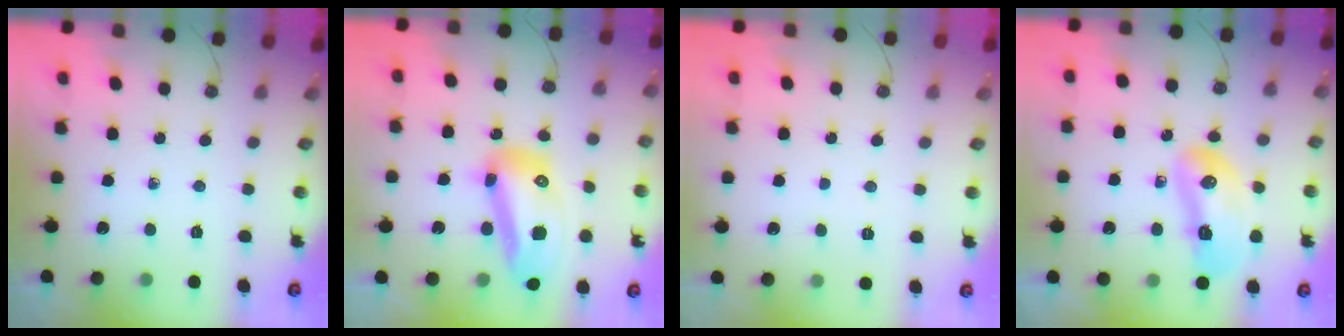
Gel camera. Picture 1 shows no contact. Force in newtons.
{"total": 16.9, "press": 16.8, "slide": 2.2}
{"total": 17.3, "press": 3.9, "slide": 16.8}
{"total": 13.1, "press": 13.0, "slide": 1.3}